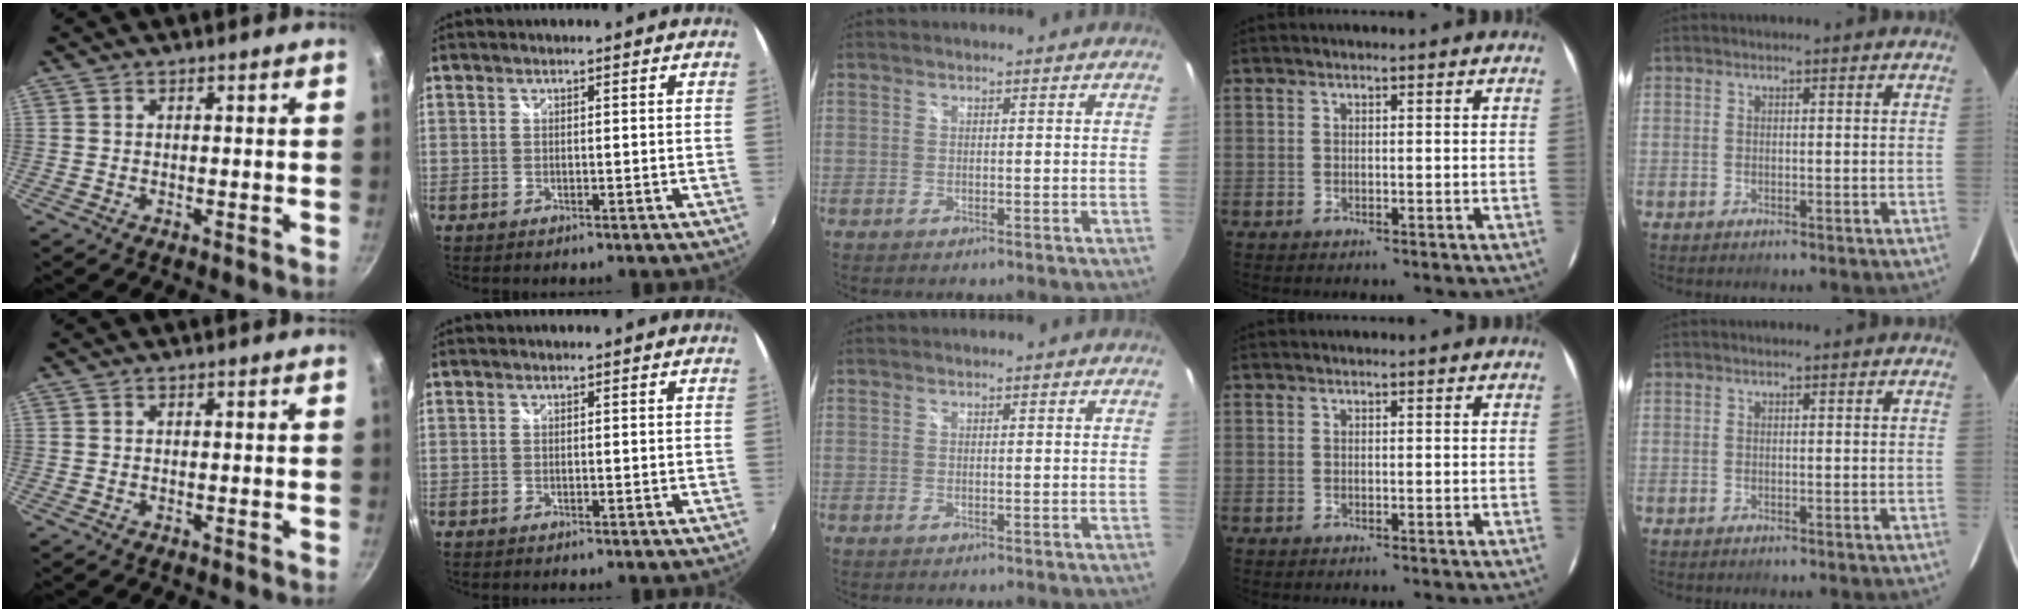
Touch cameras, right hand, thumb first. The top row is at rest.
{}